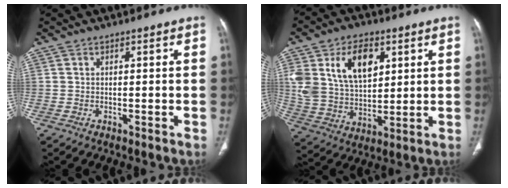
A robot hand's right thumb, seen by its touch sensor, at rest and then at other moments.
{"total": 17.4, "force": [6.5, 10.5, 12.3], "torque": [-0.207, -0.017, 0.133]}